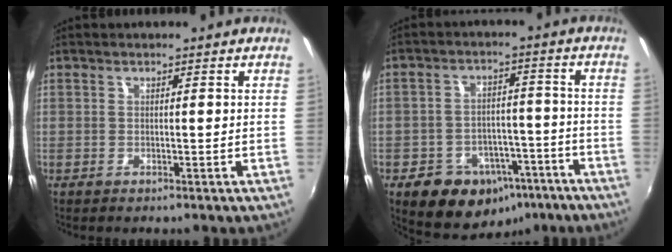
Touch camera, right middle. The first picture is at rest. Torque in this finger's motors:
{"motor_torque": [0.11, -0.65, 0.04, 0.01]}